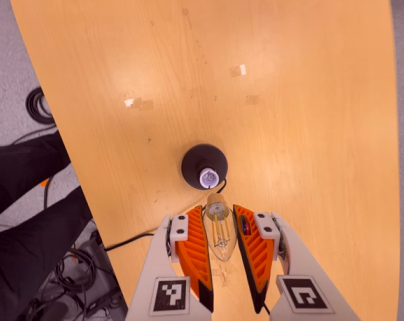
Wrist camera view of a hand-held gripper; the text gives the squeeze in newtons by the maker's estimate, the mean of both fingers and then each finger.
{"total": 11.9, "left": 12.3, "right": 11.4}